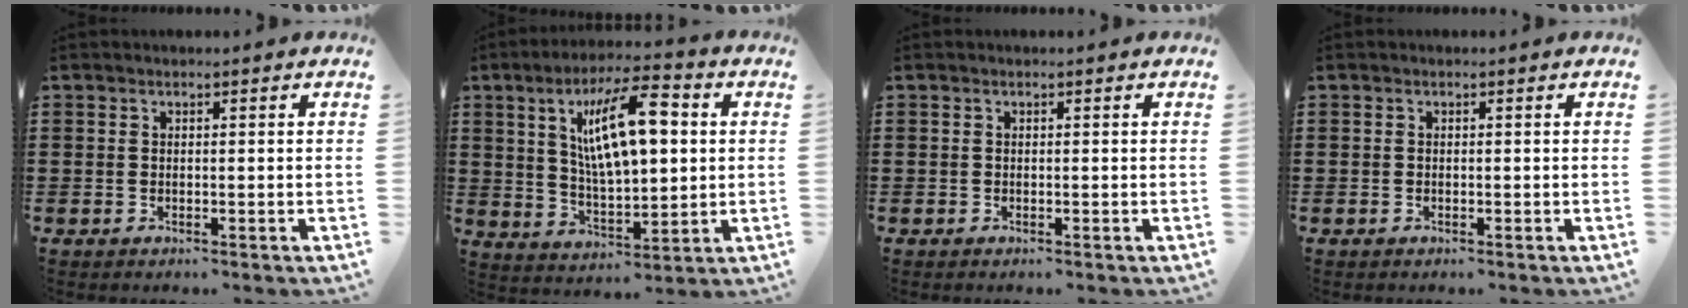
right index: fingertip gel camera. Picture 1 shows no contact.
{"total": 13.6, "force": [3.7, 4.8, 12.2], "torque": [-0.216, 0.008, 0.056]}
{"total": 0.0}
{"total": 0.0}